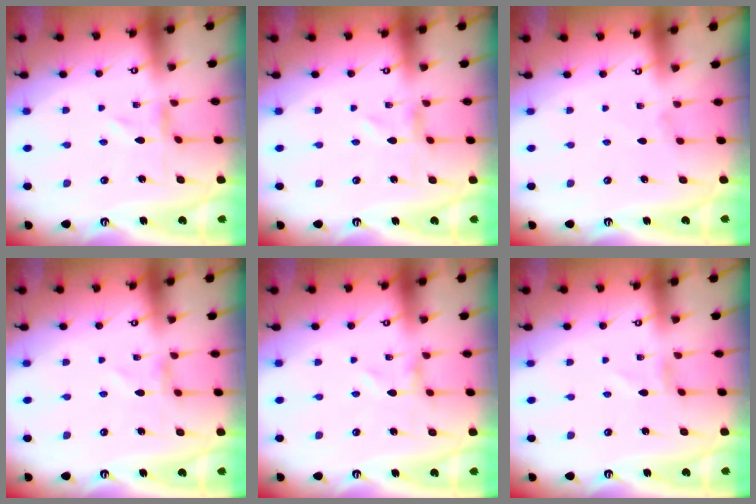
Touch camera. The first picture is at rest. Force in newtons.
{"total": 0.0}
{"total": 0.0}
{"total": 0.7, "press": 0.7, "slide": 0.1}
{"total": 0.0}
{"total": 0.7, "press": 0.7, "slide": 0.2}